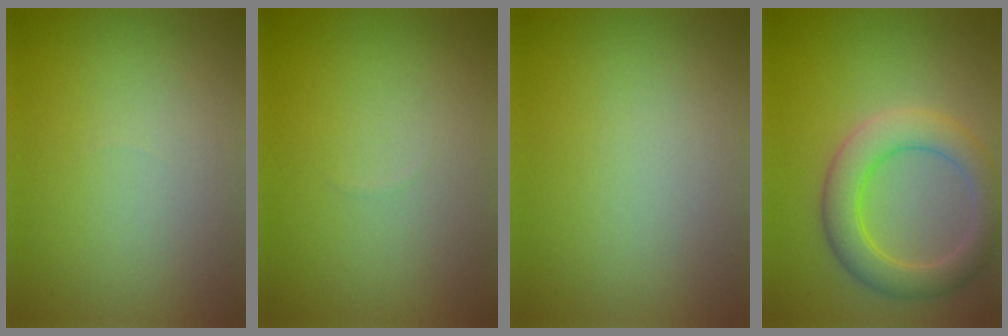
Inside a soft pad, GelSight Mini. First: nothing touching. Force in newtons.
{"total": 0.0}
{"total": 0.0}
{"total": 5.2, "press": 5.2, "slide": 0.2}